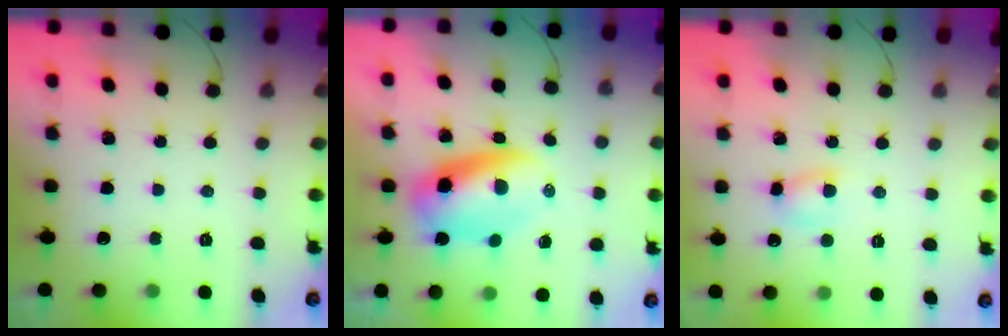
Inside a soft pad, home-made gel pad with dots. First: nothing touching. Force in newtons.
{"total": 8.0, "press": 7.7, "slide": 2.3}
{"total": 4.7, "press": 4.6, "slide": 0.9}